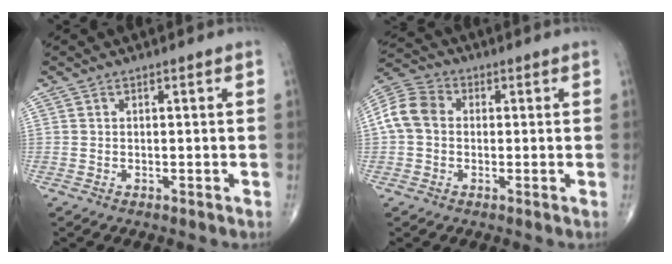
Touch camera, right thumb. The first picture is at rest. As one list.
[{"total": 8.4, "force": [0.3, 7.0, 4.6], "torque": [-0.084, 0.028, -0.008]}]